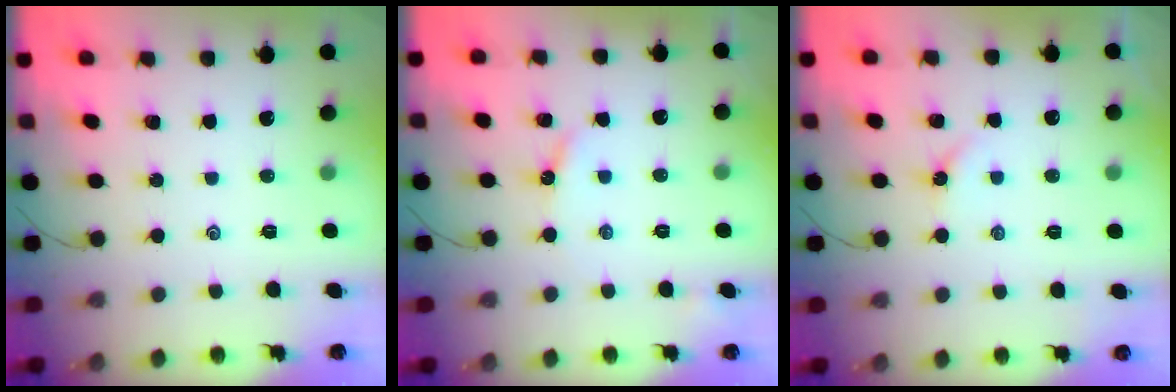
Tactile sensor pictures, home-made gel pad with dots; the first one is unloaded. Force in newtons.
{"total": 4.1, "press": 4.1, "slide": 0.4}
{"total": 2.6, "press": 2.6, "slide": 0.3}